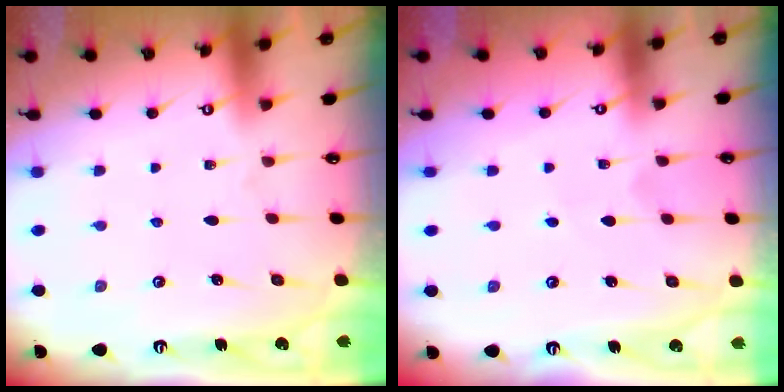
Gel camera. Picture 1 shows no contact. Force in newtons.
{"total": 2.5, "press": 2.5, "slide": 0.3}